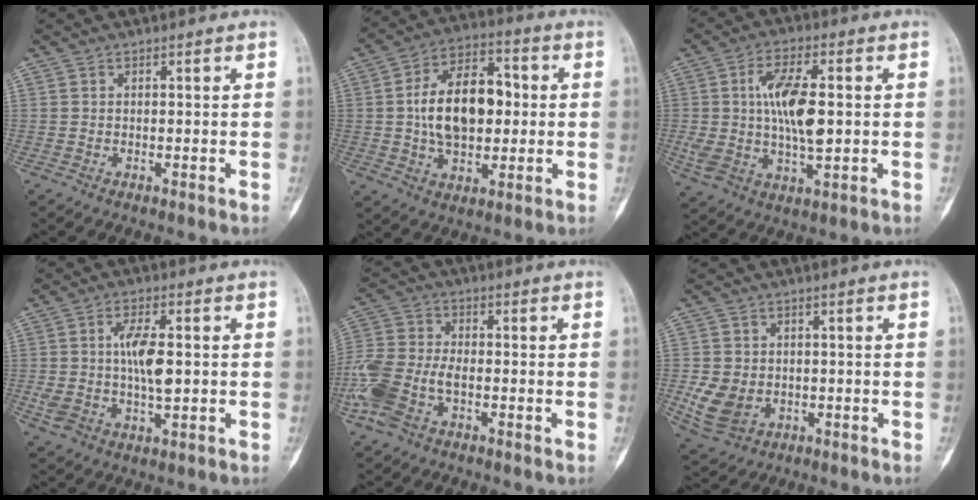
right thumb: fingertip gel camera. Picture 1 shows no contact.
{"total": 16.0, "force": [0.7, 9.9, 12.6], "torque": [-0.183, 0.025, 0.009]}
{"total": 13.1, "force": [1.0, 5.9, 11.7], "torque": [-0.227, 0.006, 0.023]}
{"total": 9.4, "force": [0.5, 4.3, 8.3], "torque": [-0.163, 0.008, 0.014]}
{"total": 12.5, "force": [-4.4, 7.5, 9.0], "torque": [-0.219, 0.019, -0.088]}
{"total": 7.2, "force": [-1.4, 5.6, 4.4], "torque": [-0.083, -0.001, -0.012]}